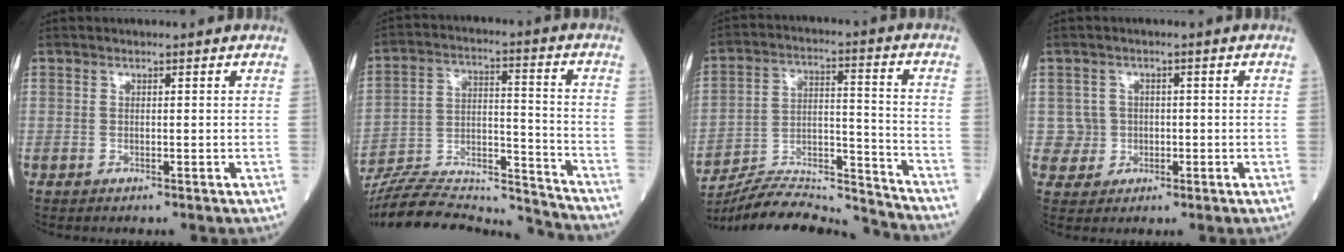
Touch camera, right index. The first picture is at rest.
{"total": 22.4, "force": [-21.5, 1.7, 6.0], "torque": [-0.125, 0.009, -0.340]}
{"total": 17.7, "force": [-17.5, 0.1, 3.0], "torque": [-0.058, 0.028, -0.280]}
{"total": 3.5, "force": [0.0, 3.5, -0.3], "torque": [0.021, 0.009, 0.003]}